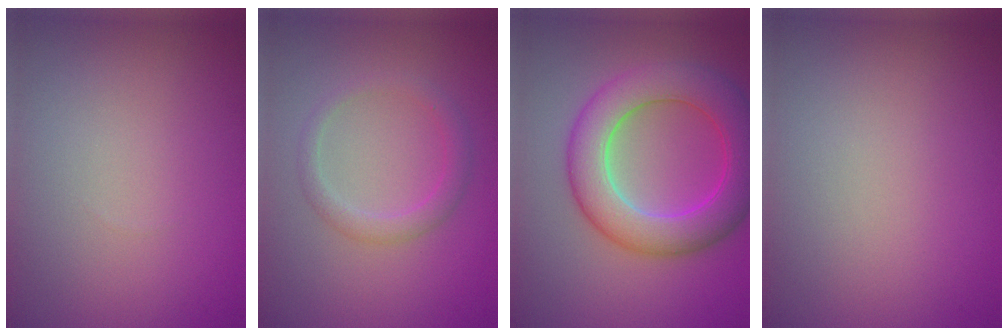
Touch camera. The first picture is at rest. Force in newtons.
{"total": 2.0, "press": 2.0, "slide": 0.1}
{"total": 7.8, "press": 7.8, "slide": 0.1}
{"total": 0.0}